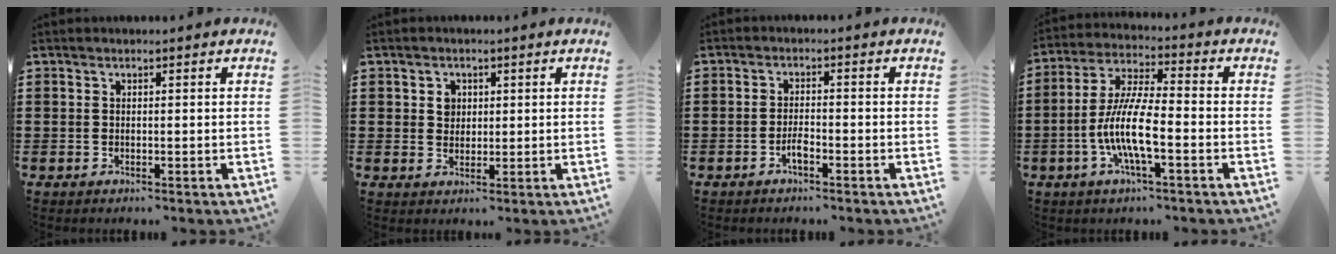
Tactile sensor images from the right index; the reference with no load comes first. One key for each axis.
{"total": 2.3, "fx": 0.8, "fy": 2.0, "fz": 0.8, "tx": -0.023, "ty": 0.011, "tz": 0.013}
{"total": 2.3, "fx": -1.5, "fy": 0.7, "fz": 1.7, "tx": -0.040, "ty": 0.000, "tz": -0.030}
{"total": 9.5, "fx": -2.9, "fy": 2.0, "fz": 8.8, "tx": -0.201, "ty": -0.017, "tz": -0.063}